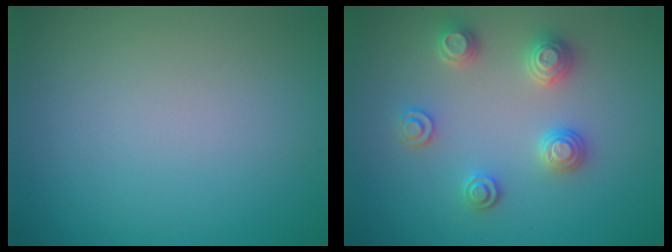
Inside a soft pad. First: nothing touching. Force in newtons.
{"total": 3.2, "press": 3.1, "slide": 0.9}